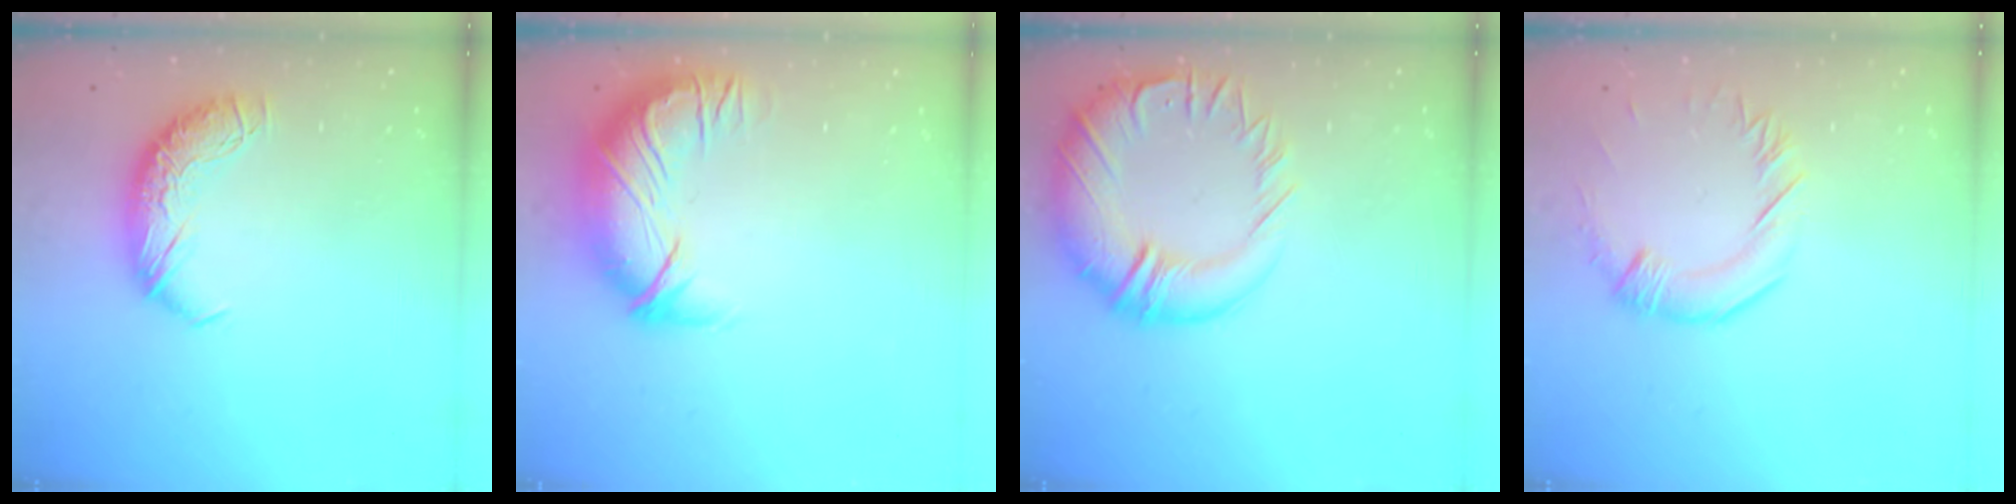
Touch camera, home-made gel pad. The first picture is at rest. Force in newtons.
{"total": 2.8, "press": 0.4, "slide": 2.8}
{"total": 10.2, "press": 9.1, "slide": 4.7}
{"total": 0.8, "press": 0.7, "slide": 0.4}